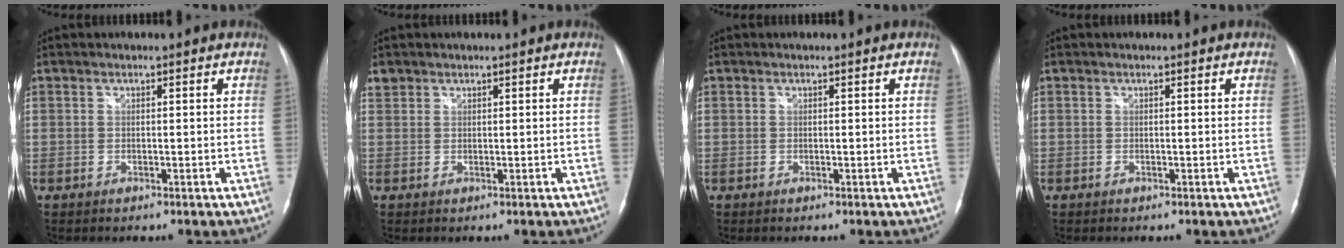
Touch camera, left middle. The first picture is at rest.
{"total": 1.4, "force": [1.1, 0.9, 0.0], "torque": [0.003, 0.012, 0.019]}
{"total": 0.0}
{"total": 0.0}